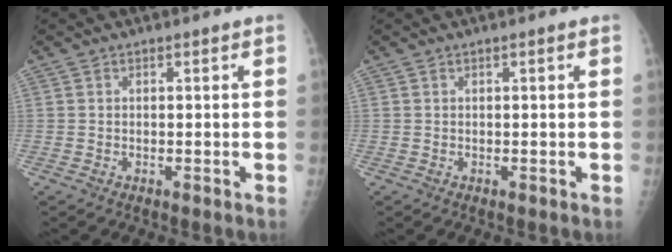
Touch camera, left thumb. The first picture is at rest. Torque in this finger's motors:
{"motor_torque": [0.20, 0.06, -0.01, -0.08, 0.01]}